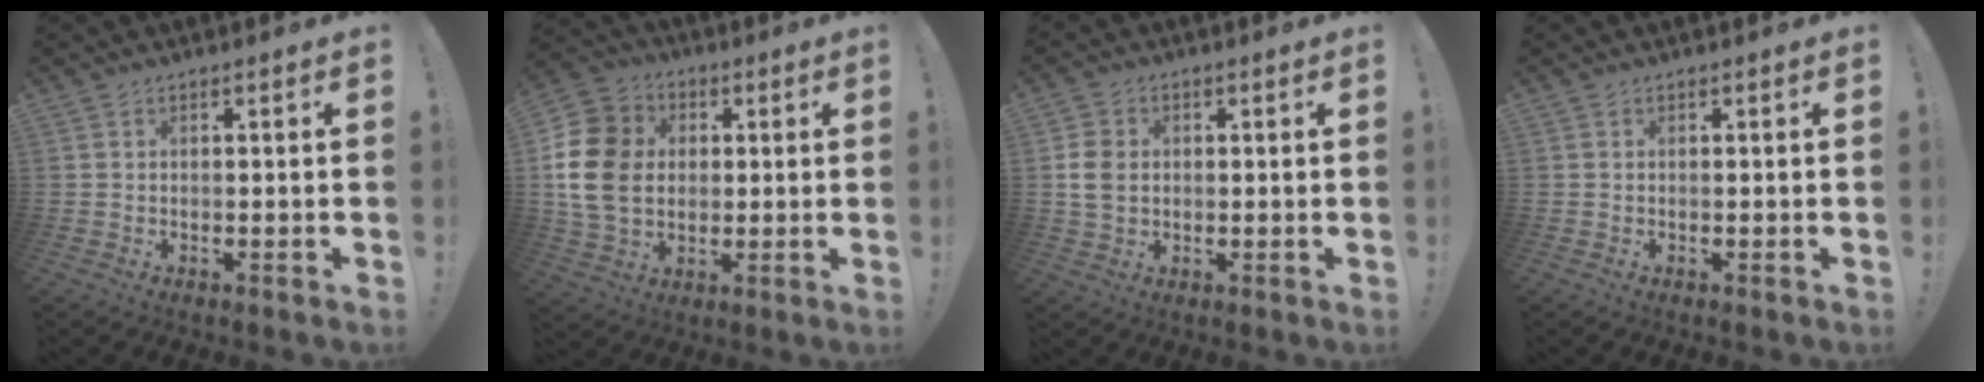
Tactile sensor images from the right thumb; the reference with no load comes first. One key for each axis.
{"total": 17.0, "fx": 1.3, "fy": 13.8, "fz": 9.8, "tx": -0.176, "ty": 0.007, "tz": 0.028}
{"total": 6.8, "fx": 0.6, "fy": 5.3, "fz": 4.2, "tx": -0.075, "ty": 0.008, "tz": 0.013}
{"total": 0.0}